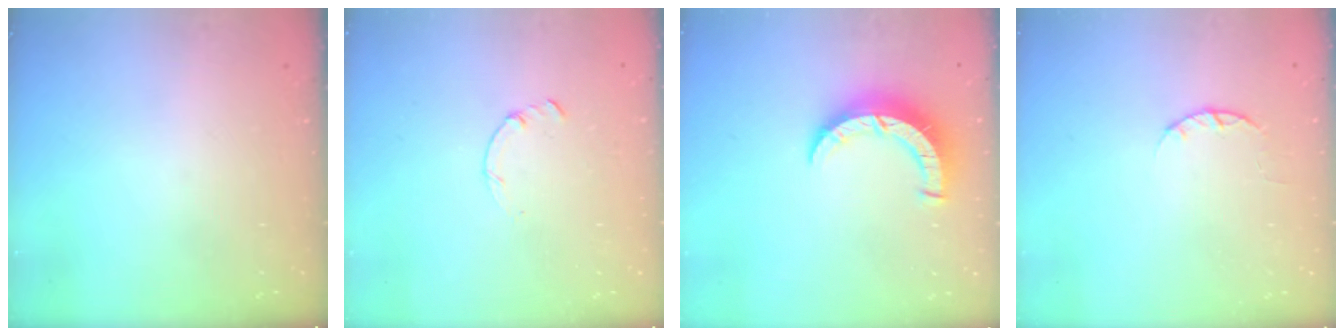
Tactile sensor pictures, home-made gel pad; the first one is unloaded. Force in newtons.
{"total": 0.0}
{"total": 8.6, "press": 8.6, "slide": 0.5}
{"total": 2.4, "press": 2.4, "slide": 0.4}